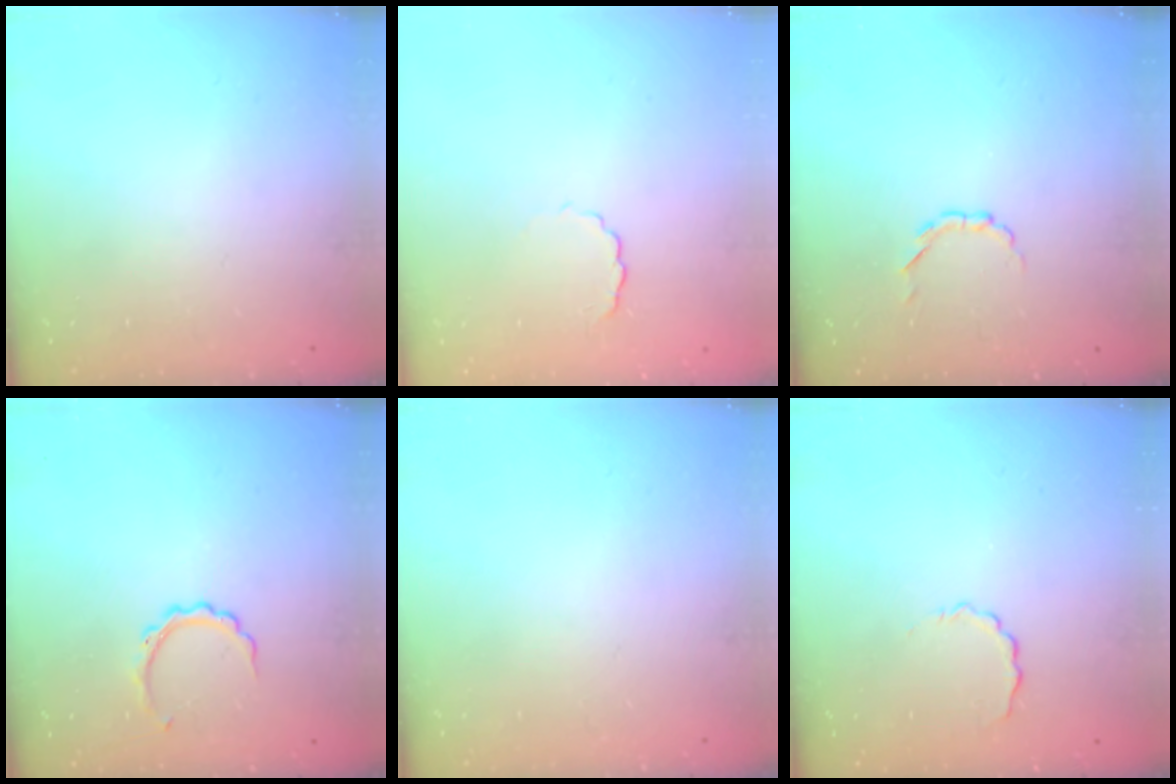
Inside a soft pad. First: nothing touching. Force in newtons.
{"total": 3.5, "press": 3.4, "slide": 0.6}
{"total": 2.6, "press": 2.4, "slide": 0.9}
{"total": 4.6, "press": 4.5, "slide": 0.7}
{"total": 0.0}
{"total": 2.6, "press": 2.5, "slide": 0.8}